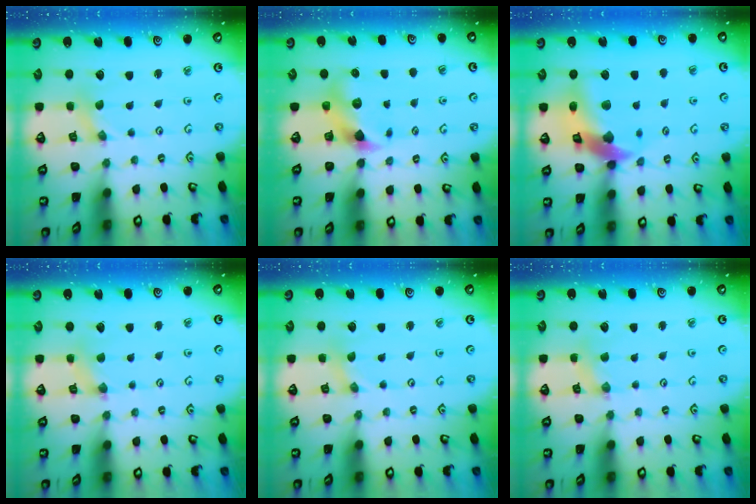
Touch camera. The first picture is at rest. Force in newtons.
{"total": 6.8, "press": 6.8, "slide": 0.7}
{"total": 15.3, "press": 15.1, "slide": 2.1}
{"total": 1.2, "press": 1.1, "slide": 0.3}
{"total": 0.0}
{"total": 2.8, "press": 2.7, "slide": 0.4}